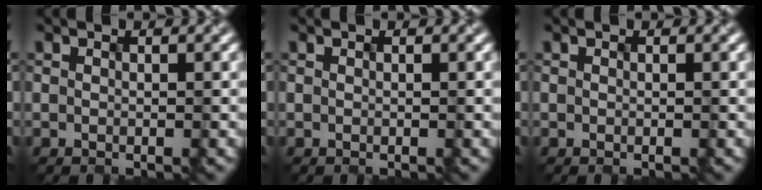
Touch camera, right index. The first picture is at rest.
{"total": 0.0}
{"total": 0.0}